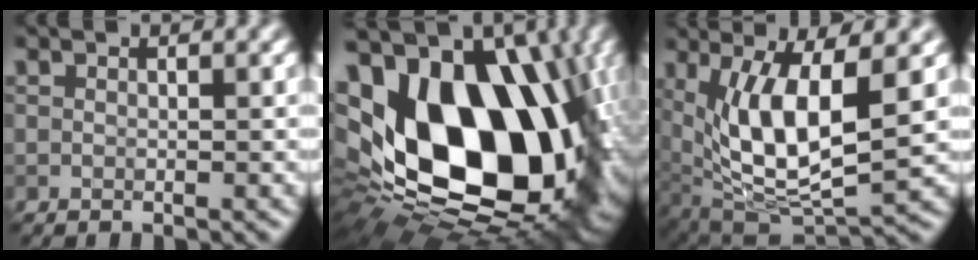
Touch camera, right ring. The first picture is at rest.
{"total": 20.9, "force": [2.2, 13.8, 15.5], "torque": [-0.322, -0.001, 0.053]}
{"total": 10.0, "force": [1.7, 3.4, 9.2], "torque": [-0.174, -0.007, 0.034]}